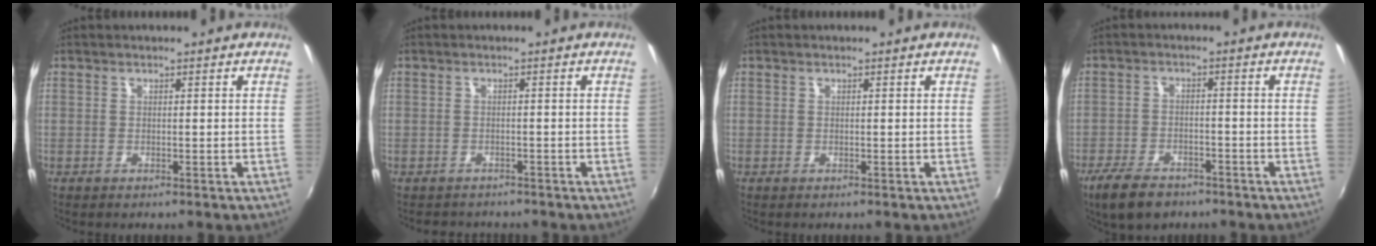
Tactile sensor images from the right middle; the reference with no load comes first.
{"total": 3.3, "force": [-2.9, 1.5, 0.4], "torque": [-0.014, -0.008, -0.045]}
{"total": 0.0}
{"total": 9.1, "force": [-6.6, 4.3, 4.5], "torque": [-0.120, -0.016, -0.118]}